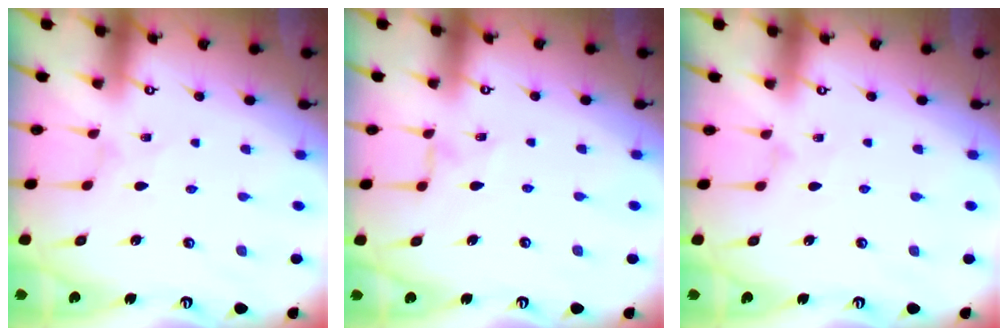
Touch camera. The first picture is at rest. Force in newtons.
{"total": 1.2, "press": 1.1, "slide": 0.3}
{"total": 1.2, "press": 1.1, "slide": 0.3}